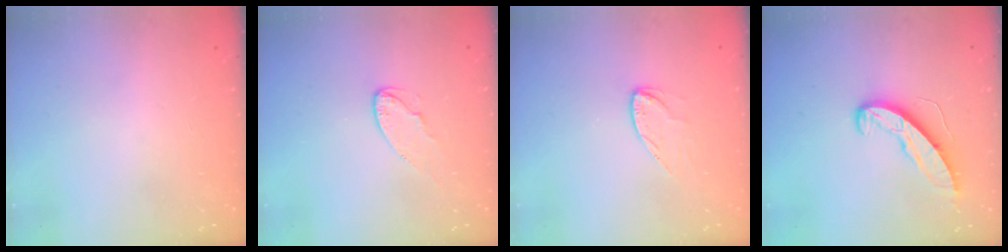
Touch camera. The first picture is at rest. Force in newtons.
{"total": 6.1, "press": 6.1, "slide": 0.3}
{"total": 6.5, "press": 6.5, "slide": 0.3}
{"total": 8.9, "press": 8.9, "slide": 0.5}